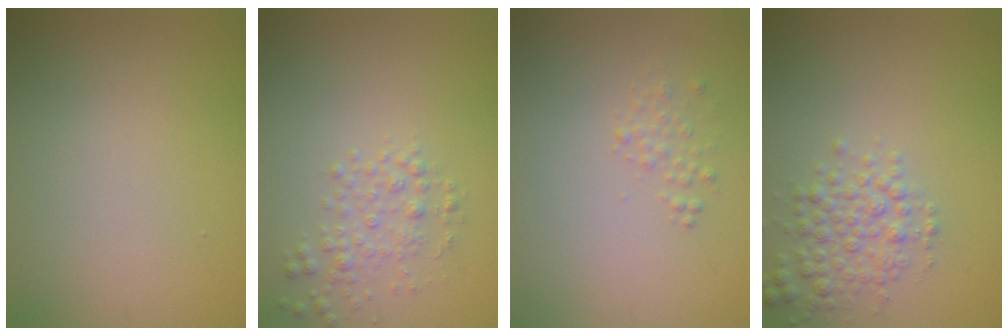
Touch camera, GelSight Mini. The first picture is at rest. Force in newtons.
{"total": 2.0, "press": 2.0, "slide": 0.1}
{"total": 0.9, "press": 0.9, "slide": 0.0}
{"total": 3.0, "press": 3.0, "slide": 0.1}